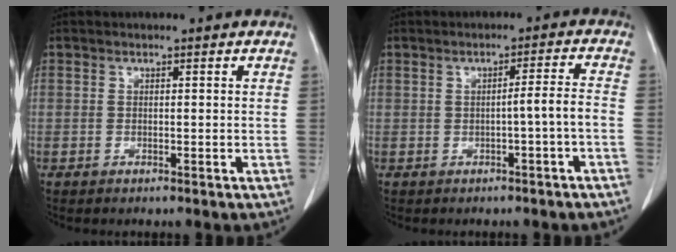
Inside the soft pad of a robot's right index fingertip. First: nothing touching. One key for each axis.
{"total": 3.1, "fx": -1.1, "fy": -0.5, "fz": 2.8, "tx": -0.037, "ty": 0.007, "tz": -0.018}